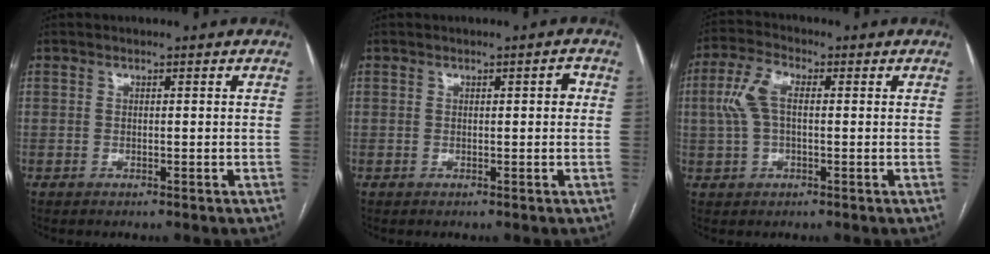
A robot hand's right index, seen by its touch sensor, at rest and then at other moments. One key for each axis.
{"total": 1.5, "fx": 0.2, "fy": 0.6, "fz": 1.4, "tx": -0.015, "ty": 0.006, "tz": 0.003}
{"total": 6.1, "fx": 0.7, "fy": 2.9, "fz": 5.3, "tx": -0.137, "ty": 0.025, "tz": 0.012}